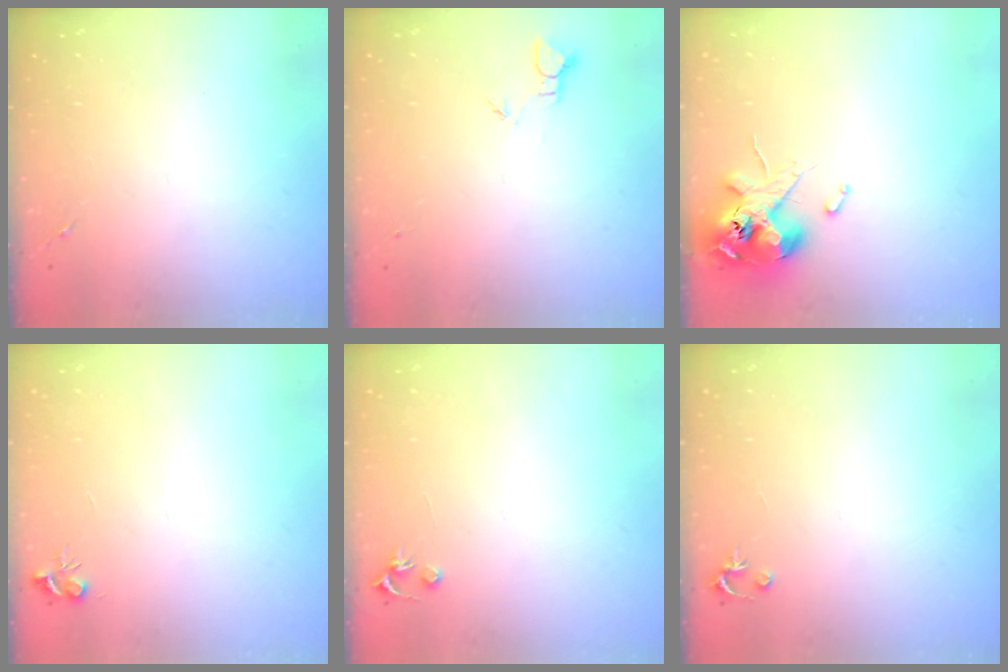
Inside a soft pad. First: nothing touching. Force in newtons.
{"total": 1.8, "press": 1.8, "slide": 0.0}
{"total": 12.1, "press": 12.0, "slide": 2.0}
{"total": 4.7, "press": 4.7, "slide": 0.6}
{"total": 3.2, "press": 3.2, "slide": 0.3}
{"total": 2.5, "press": 2.5, "slide": 0.2}